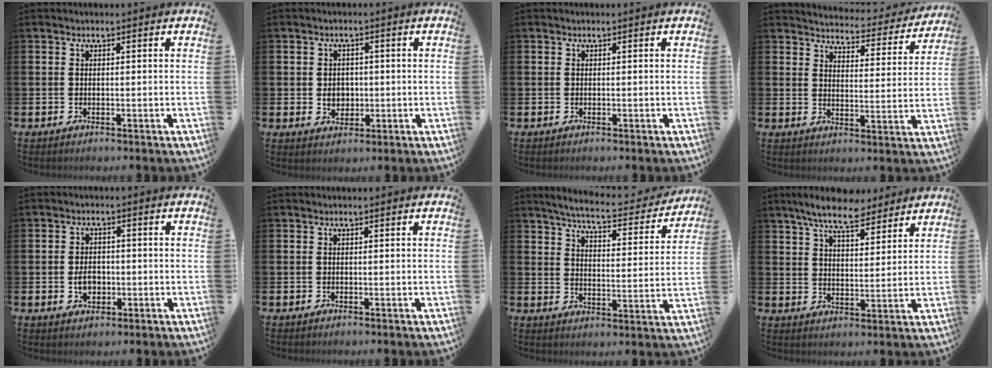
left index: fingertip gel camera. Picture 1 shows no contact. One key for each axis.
{"total": 2.7, "fx": 0.0, "fy": 2.3, "fz": 1.3, "tx": -0.007, "ty": 0.000, "tz": -0.009}
{"total": 0.0}
{"total": 3.6, "fx": 3.5, "fy": 0.5, "fz": 0.3, "tx": -0.021, "ty": -0.037, "tz": 0.054}
{"total": 3.1, "fx": -0.6, "fy": 2.3, "fz": 2.0, "tx": -0.024, "ty": -0.001, "tz": -0.017}
{"total": 0.0}
{"total": 6.0, "fx": 5.6, "fy": 0.5, "fz": 2.3, "tx": -0.064, "ty": -0.038, "tz": 0.091}
{"total": 8.4, "fx": 7.5, "fy": 2.0, "fz": 3.2, "tx": -0.068, "ty": -0.028, "tz": 0.134}